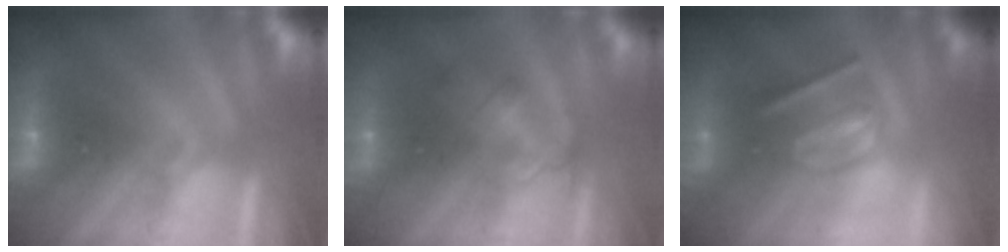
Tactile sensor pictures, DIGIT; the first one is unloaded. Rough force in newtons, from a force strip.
{"total": 2.4}
{"total": 2.9}